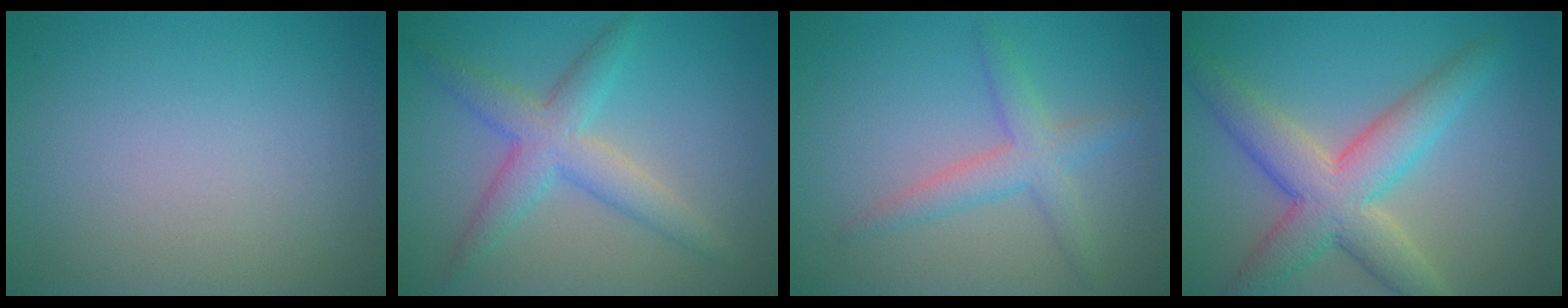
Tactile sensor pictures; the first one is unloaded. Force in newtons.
{"total": 4.3, "press": 4.3, "slide": 0.1}
{"total": 2.9, "press": 2.9, "slide": 0.1}
{"total": 6.9, "press": 6.9, "slide": 0.2}